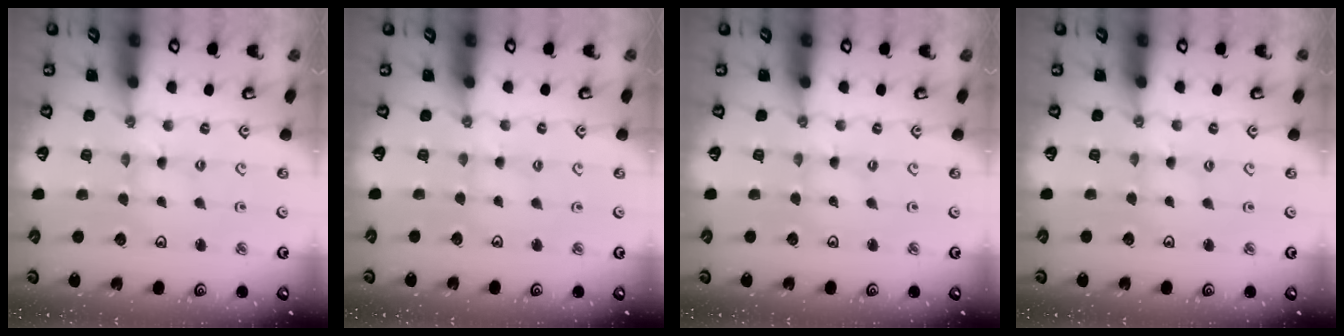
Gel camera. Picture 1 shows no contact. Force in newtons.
{"total": 2.2, "press": 2.2, "slide": 0.3}
{"total": 0.0}
{"total": 0.9, "press": 0.9, "slide": 0.1}